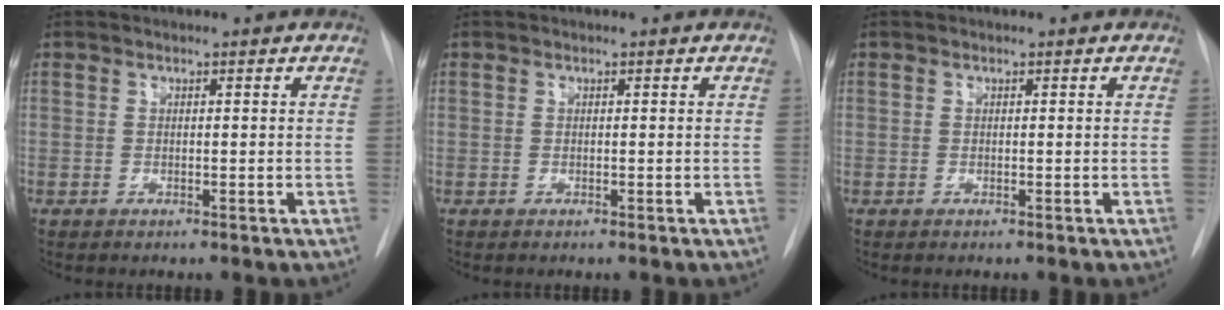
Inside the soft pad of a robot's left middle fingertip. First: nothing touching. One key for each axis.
{"total": 0.0}
{"total": 0.0}